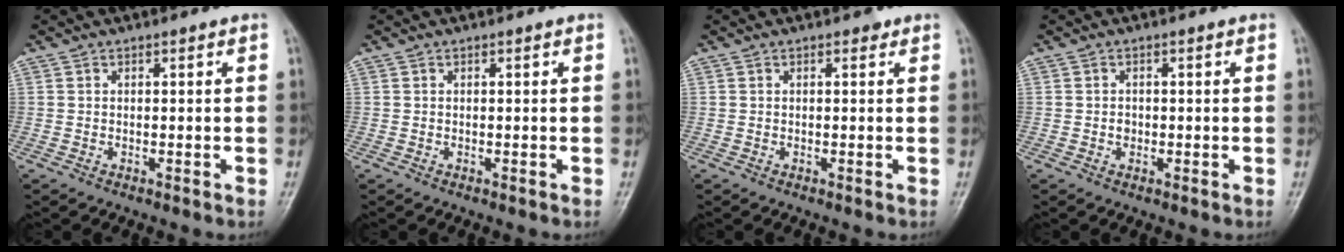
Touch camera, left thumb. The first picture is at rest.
{"total": 0.0}
{"total": 0.8, "force": [0.5, 0.5, 0.5], "torque": [0.001, 0.000, 0.001]}
{"total": 1.3, "force": [-0.3, 1.2, 0.6], "torque": [-0.003, 0.005, -0.005]}